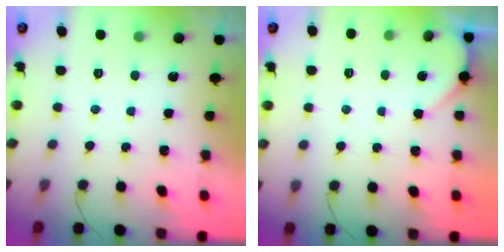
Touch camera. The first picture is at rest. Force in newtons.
{"total": 1.9, "press": 1.9, "slide": 0.3}